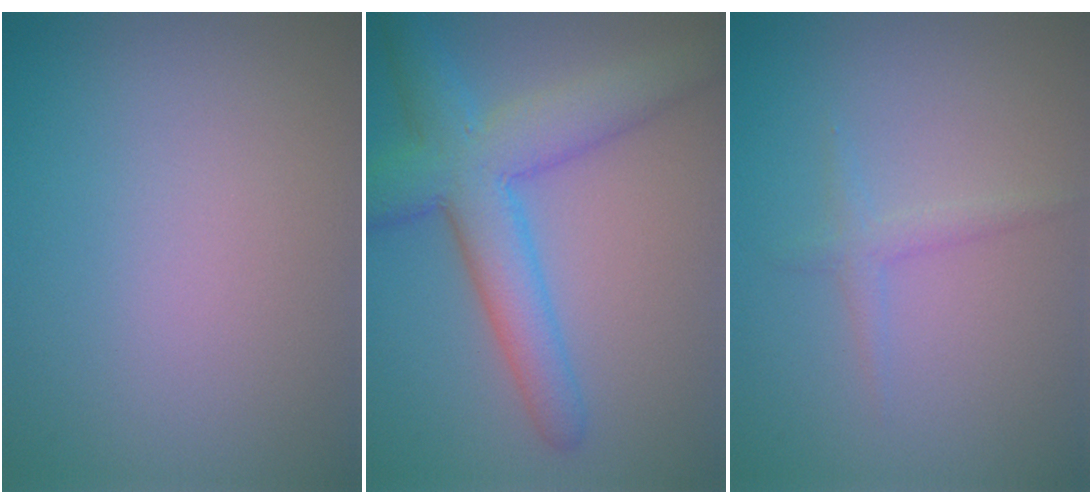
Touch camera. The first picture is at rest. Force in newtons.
{"total": 7.3, "press": 7.3, "slide": 0.1}
{"total": 1.3, "press": 1.3, "slide": 0.1}